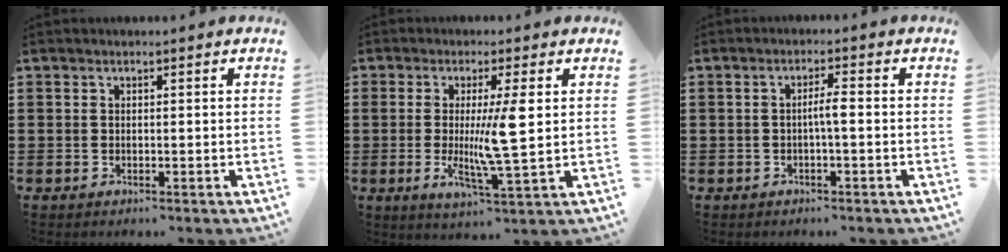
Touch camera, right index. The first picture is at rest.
{"total": 7.7, "force": [0.9, 0.4, 7.7], "torque": [-0.135, -0.009, 0.009]}
{"total": 2.5, "force": [-0.4, 0.2, 2.4], "torque": [-0.046, 0.001, -0.010]}